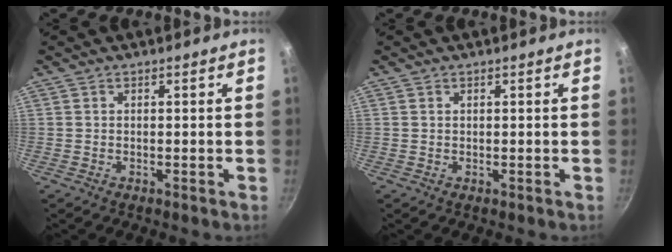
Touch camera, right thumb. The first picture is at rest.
{"total": 0.0}